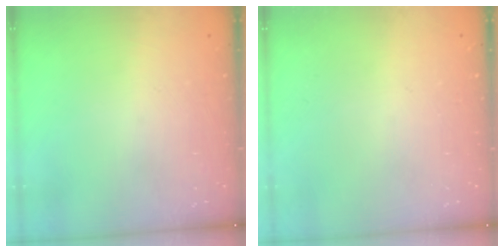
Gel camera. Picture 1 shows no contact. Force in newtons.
{"total": 0.0}